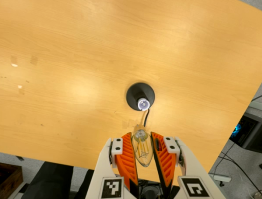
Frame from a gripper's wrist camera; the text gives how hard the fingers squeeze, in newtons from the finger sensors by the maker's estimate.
{"total": 15.1, "left": 16.9, "right": 13.2}